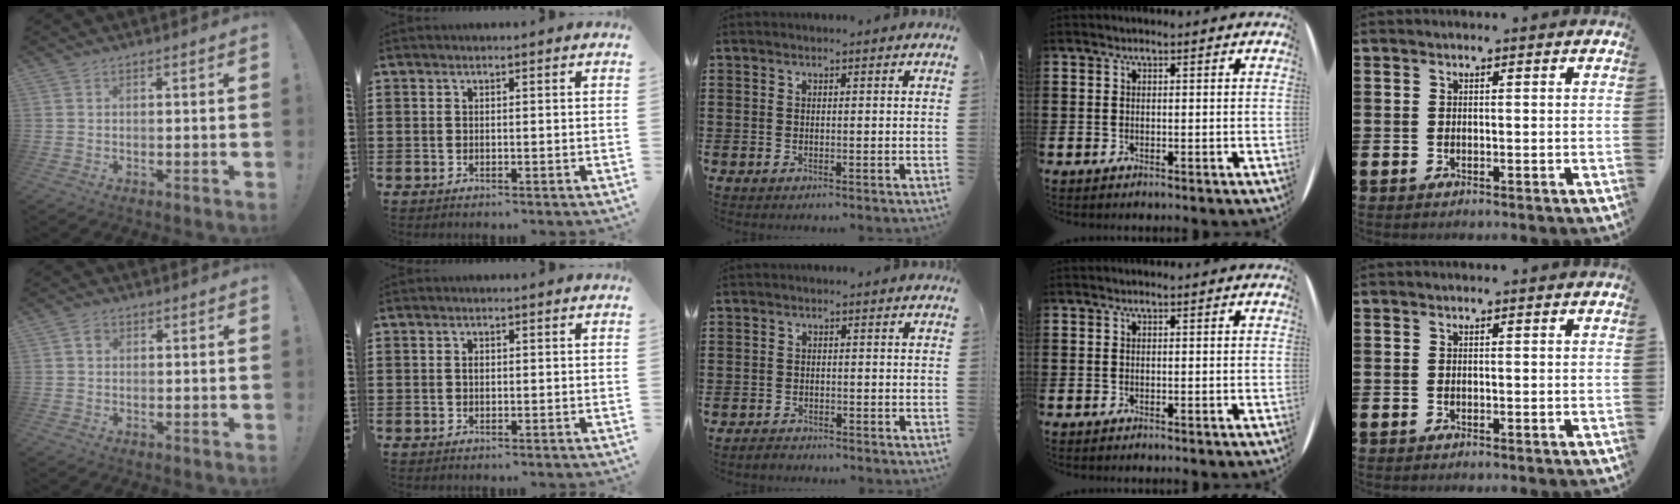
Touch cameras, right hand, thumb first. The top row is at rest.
{"thumb": {"total": 2.1, "force": [0.6, 1.7, 1.0], "torque": [-0.017, 0.004, 0.010]}, "index": {"total": 0.8, "force": [0.1, 0.5, 0.7], "torque": [-0.015, 0.001, 0.002]}, "middle": {"total": 1.6, "force": [-1.5, 0.6, -0.2], "torque": [-0.001, 0.004, -0.035]}}